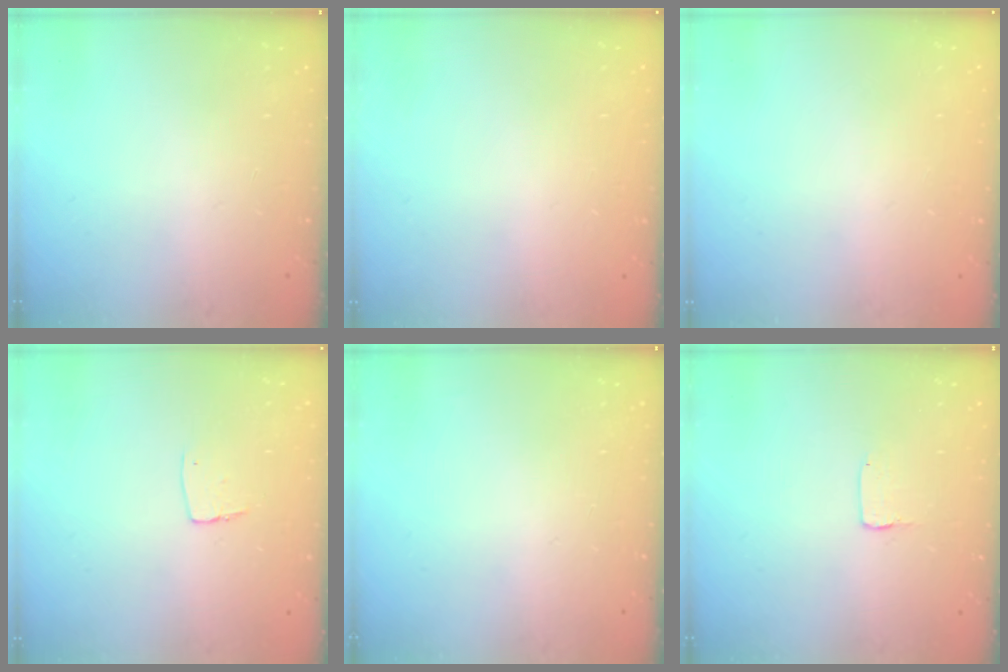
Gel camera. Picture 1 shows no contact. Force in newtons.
{"total": 0.0}
{"total": 0.0}
{"total": 4.9, "press": 4.8, "slide": 0.3}
{"total": 0.0}
{"total": 1.0, "press": 1.0, "slide": 0.1}